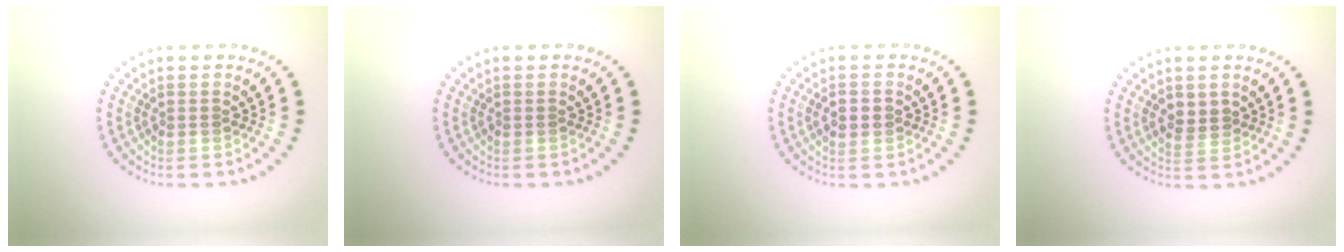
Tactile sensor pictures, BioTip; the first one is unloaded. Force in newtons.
{"total": 0.0}
{"total": 2.3, "press": 2.3, "slide": 0.1}
{"total": 1.9, "press": 1.8, "slide": 0.6}